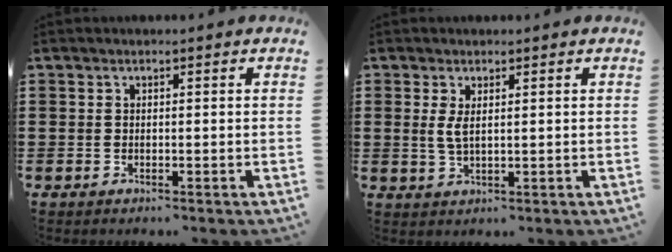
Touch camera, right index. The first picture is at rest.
{"total": 2.5, "force": [0.7, 0.8, 2.3], "torque": [-0.047, 0.002, 0.012]}